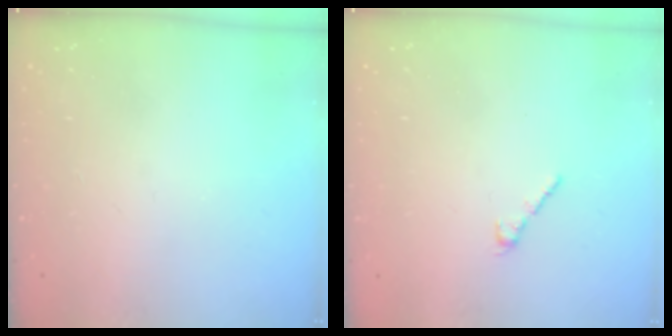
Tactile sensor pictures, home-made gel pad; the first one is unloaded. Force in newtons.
{"total": 2.5, "press": 2.4, "slide": 0.7}